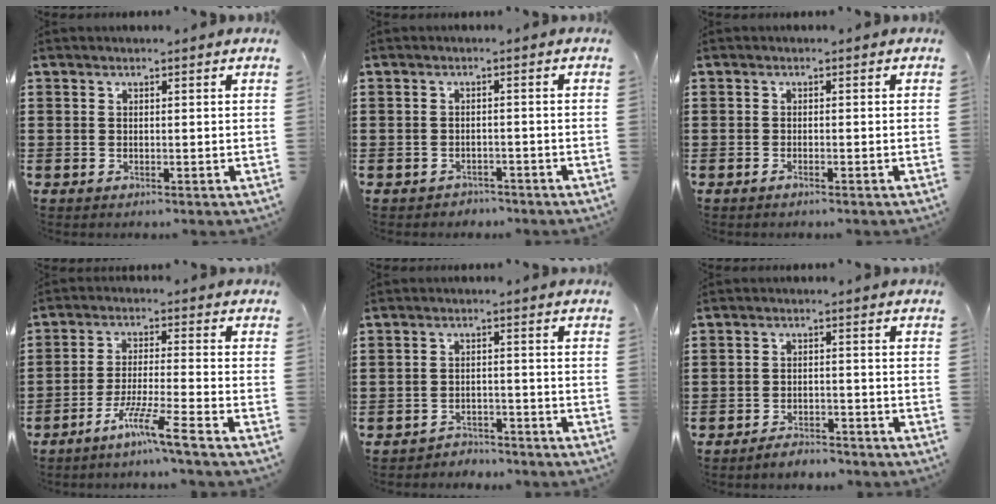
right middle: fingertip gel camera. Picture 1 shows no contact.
{"total": 1.6, "force": [-1.5, 0.5, -0.1], "torque": [-0.005, 0.003, -0.035]}
{"total": 0.6, "force": [-0.5, 0.0, 0.4], "torque": [-0.008, -0.002, -0.009]}
{"total": 6.8, "force": [-5.2, -0.4, 4.4], "torque": [-0.086, -0.010, -0.100]}
{"total": 2.7, "force": [-2.7, 0.5, -0.2], "torque": [-0.007, 0.000, -0.059]}
{"total": 2.7, "force": [-2.7, 0.4, 0.1], "torque": [-0.009, 0.002, -0.056]}